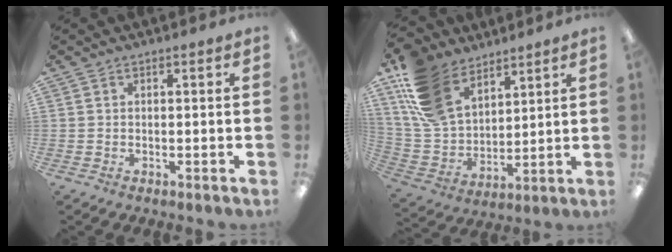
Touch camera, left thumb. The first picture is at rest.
{"total": 17.3, "force": [10.9, 10.8, 8.1], "torque": [-0.186, -0.040, 0.216]}